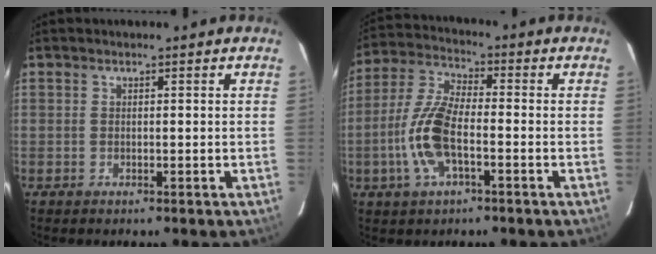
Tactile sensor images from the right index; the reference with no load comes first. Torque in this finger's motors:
{"motor_torque": [0.57, -0.25, 0.28, 0.10]}